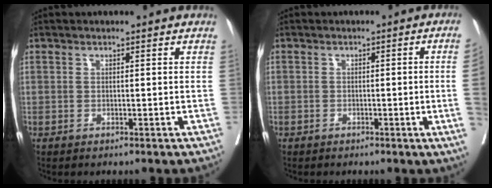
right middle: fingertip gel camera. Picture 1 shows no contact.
{"total": 4.9, "force": [-1.0, -1.4, 4.5], "torque": [-0.056, -0.006, -0.012]}